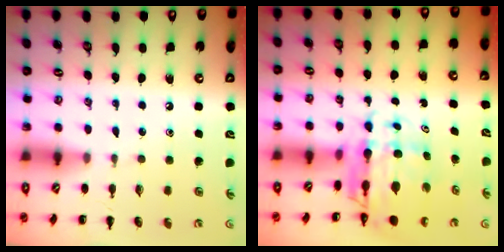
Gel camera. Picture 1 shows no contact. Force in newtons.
{"total": 9.1, "press": 8.5, "slide": 3.3}